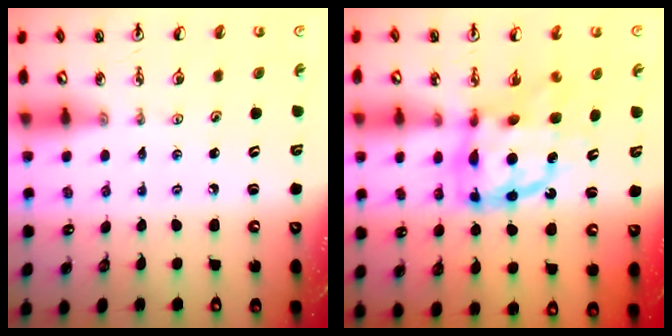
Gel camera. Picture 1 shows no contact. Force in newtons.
{"total": 12.7, "press": 12.7, "slide": 1.2}